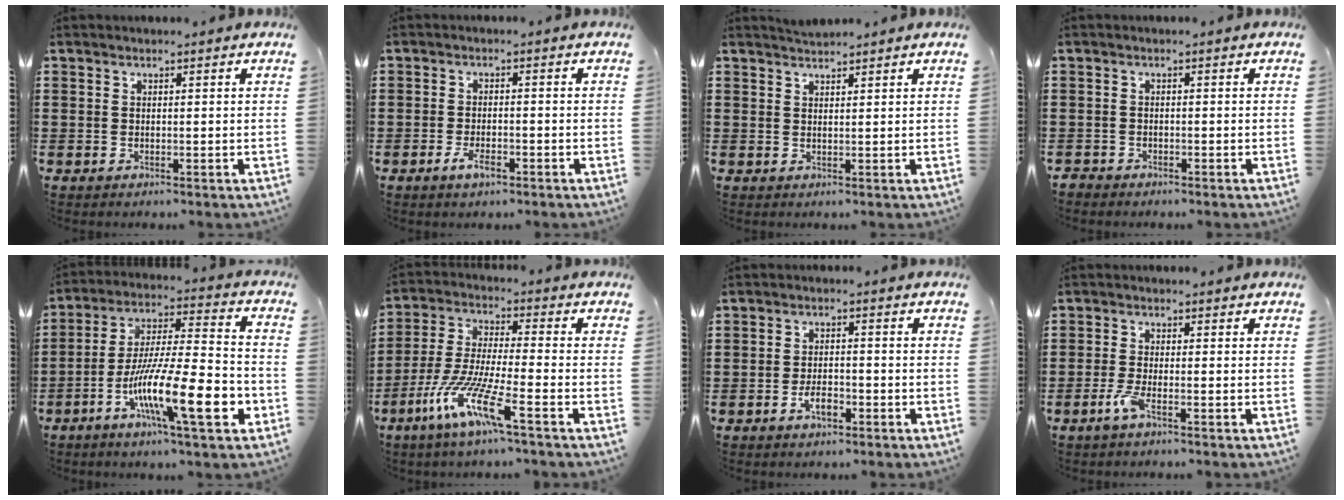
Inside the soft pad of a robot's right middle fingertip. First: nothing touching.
{"total": 3.1, "force": [-1.7, 1.1, 2.3], "torque": [-0.053, -0.004, -0.034]}
{"total": 1.5, "force": [1.5, 0.1, 0.0], "torque": [-0.003, 0.003, 0.029]}
{"total": 1.1, "force": [-1.1, 0.3, -0.1], "torque": [-0.001, 0.002, -0.025]}
{"total": 16.7, "force": [-7.3, 3.1, 14.7], "torque": [-0.270, -0.002, -0.122]}
{"total": 10.3, "force": [-6.3, 1.2, 8.1], "torque": [-0.183, -0.014, -0.127]}
{"total": 3.4, "force": [-1.8, 1.4, 2.5], "torque": [-0.044, 0.005, -0.032]}
{"total": 2.9, "force": [-1.4, 0.4, 2.5], "torque": [-0.057, -0.004, -0.030]}